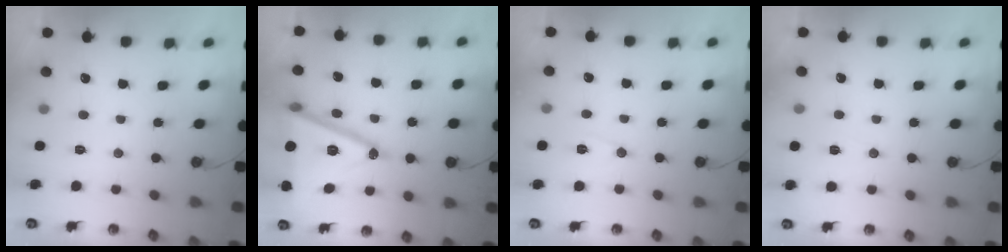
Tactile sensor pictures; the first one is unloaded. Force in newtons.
{"total": 24.8, "press": 24.6, "slide": 3.4}
{"total": 6.1, "press": 5.6, "slide": 2.5}
{"total": 4.1, "press": 3.5, "slide": 2.1}